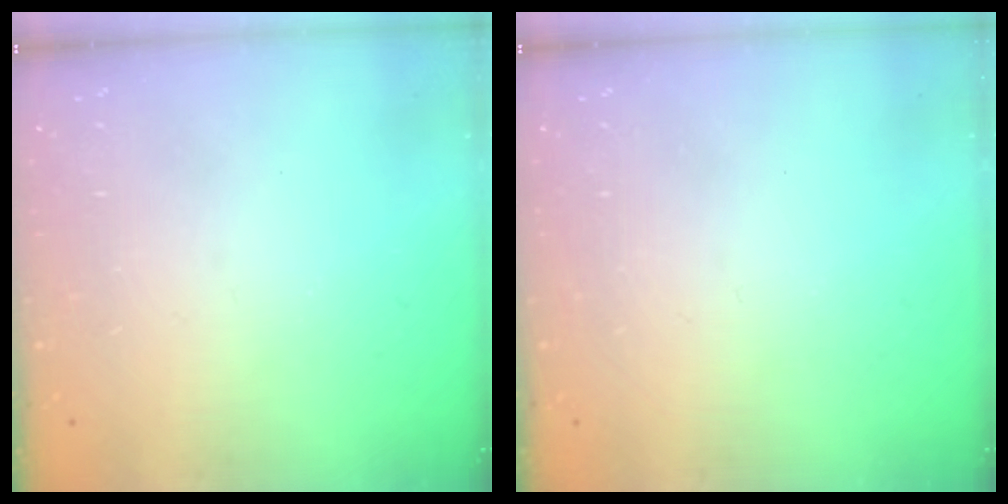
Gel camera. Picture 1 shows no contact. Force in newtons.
{"total": 0.0}